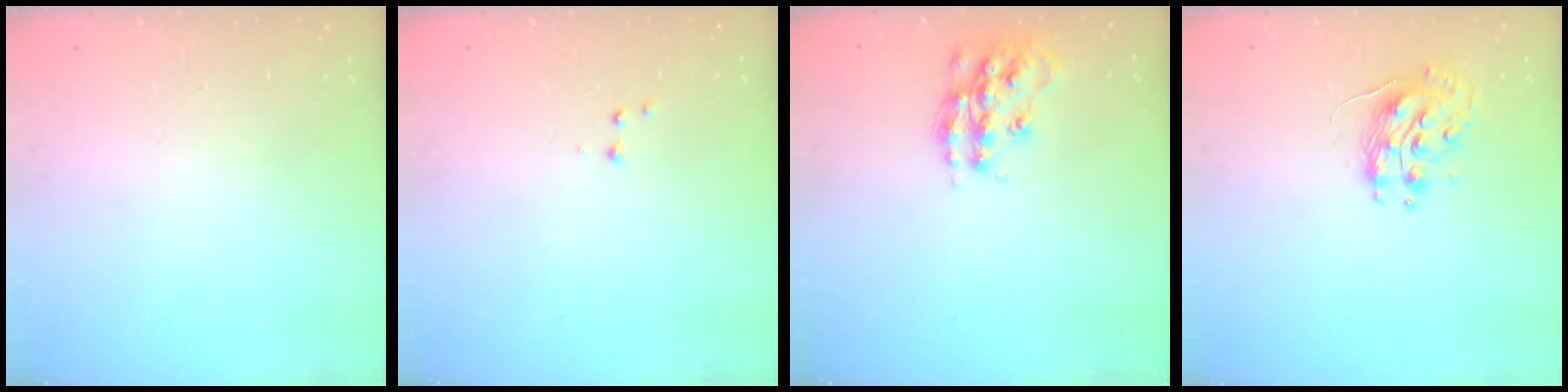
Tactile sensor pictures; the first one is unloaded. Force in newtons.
{"total": 2.6, "press": 2.5, "slide": 0.6}
{"total": 13.7, "press": 13.7, "slide": 0.9}
{"total": 9.7, "press": 9.7, "slide": 0.8}